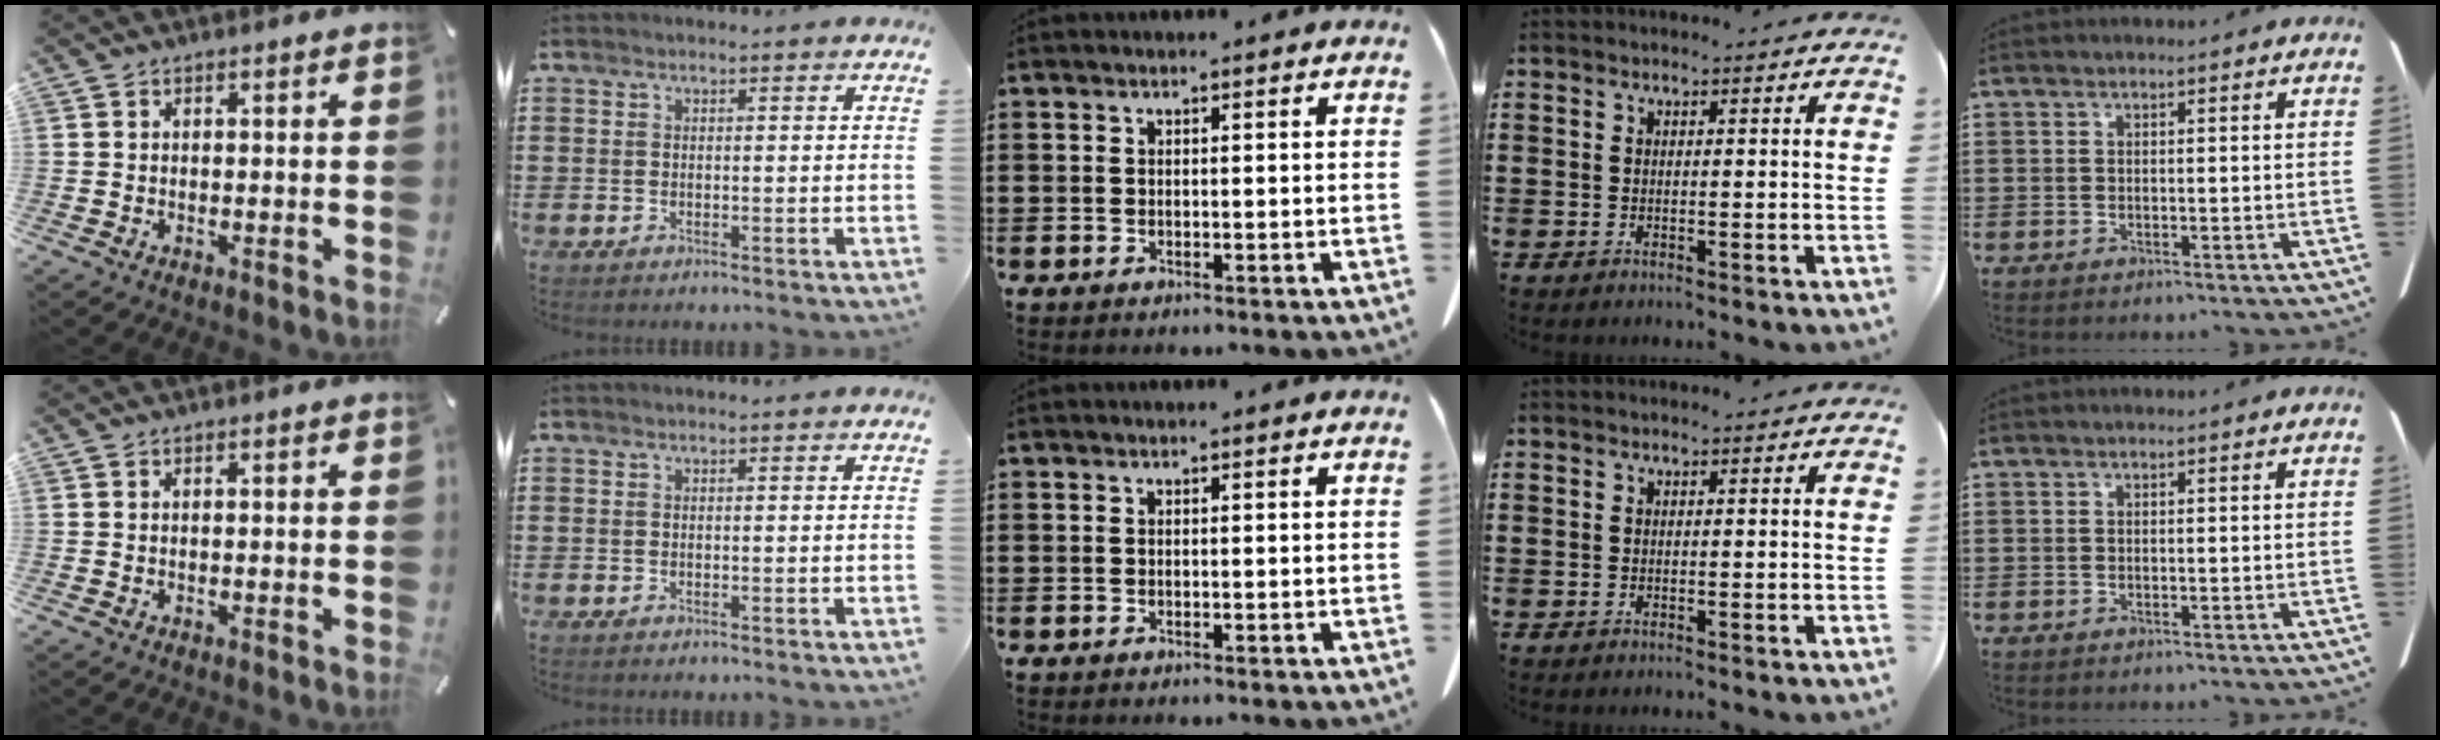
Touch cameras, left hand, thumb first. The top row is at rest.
{}